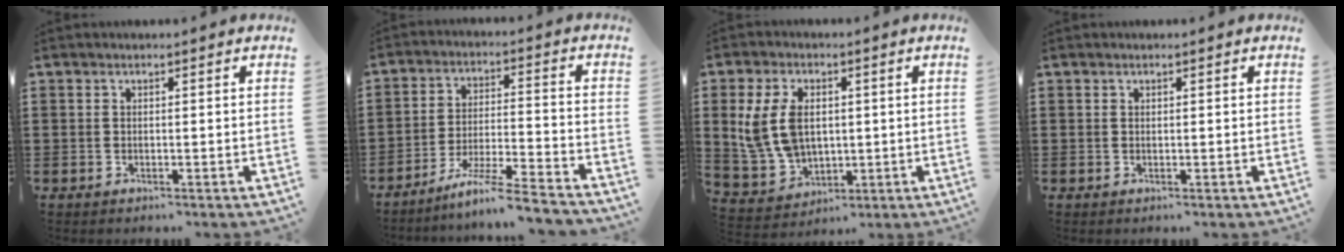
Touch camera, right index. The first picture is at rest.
{"total": 8.1, "force": [-6.9, -0.2, 4.2], "torque": [-0.084, -0.006, -0.136]}
{"total": 10.1, "force": [1.7, 6.8, 7.2], "torque": [-0.182, 0.011, 0.028]}
{"total": 0.0}